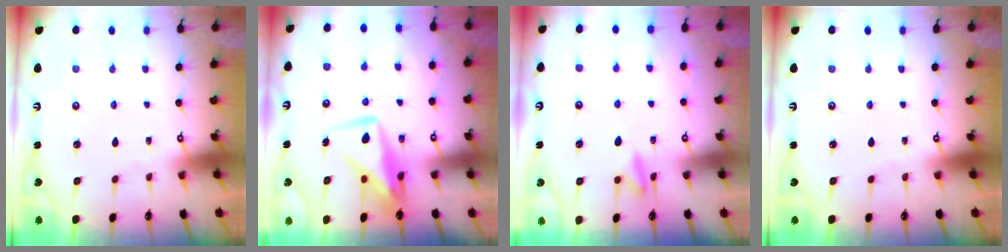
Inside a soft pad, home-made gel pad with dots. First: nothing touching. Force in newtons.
{"total": 10.6, "press": 10.5, "slide": 0.8}
{"total": 8.3, "press": 8.2, "slide": 1.2}
{"total": 0.0}